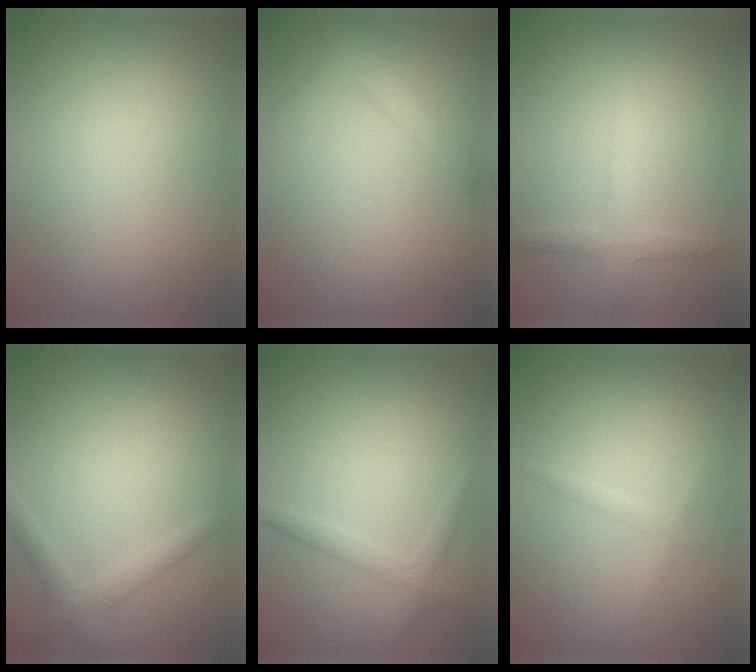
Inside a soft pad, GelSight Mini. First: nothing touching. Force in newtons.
{"total": 2.5, "press": 2.5, "slide": 0.3}
{"total": 2.2, "press": 2.2, "slide": 0.0}
{"total": 2.0, "press": 2.0, "slide": 0.1}
{"total": 1.9, "press": 1.9, "slide": 0.2}
{"total": 1.0, "press": 1.0, "slide": 0.1}